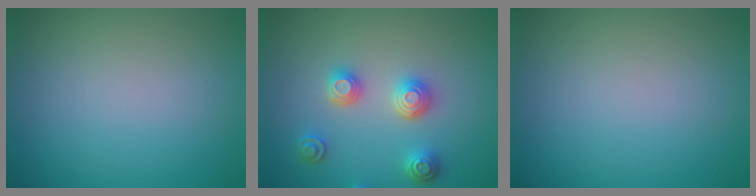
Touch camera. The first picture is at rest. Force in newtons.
{"total": 3.2, "press": 3.0, "slide": 1.0}
{"total": 0.0}